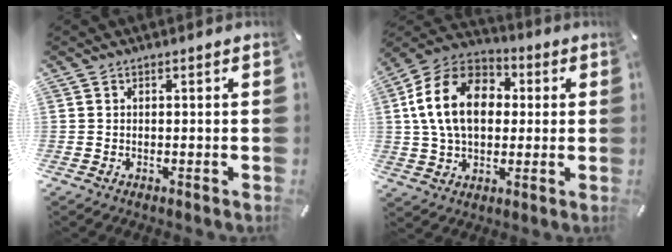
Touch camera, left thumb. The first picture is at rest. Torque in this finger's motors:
{"motor_torque": [0.32, 1.18, 1.59, -1.18, 0.59]}